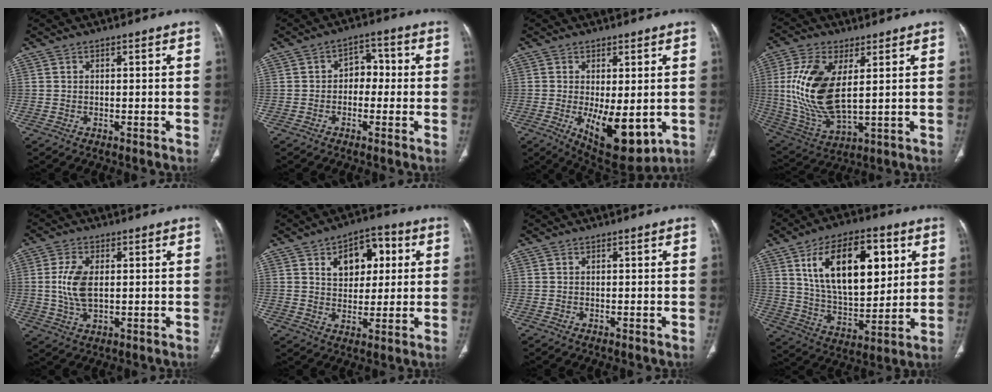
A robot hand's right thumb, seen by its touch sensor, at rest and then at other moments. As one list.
[{"total": 5.0, "force": [-0.3, 3.8, 3.3], "torque": [-0.020, 0.020, -0.015]}, {"total": 11.6, "force": [-2.1, 5.0, 10.2], "torque": [-0.143, -0.027, -0.012]}, {"total": 17.1, "force": [3.1, 8.1, 14.7], "torque": [-0.309, -0.017, 0.072]}, {"total": 7.7, "force": [0.7, 4.2, 6.4], "torque": [-0.136, -0.004, 0.017]}, {"total": 11.0, "force": [3.6, 7.3, 7.4], "torque": [-0.062, 0.002, 0.053]}, {"total": 0.0}, {"total": 21.9, "force": [7.5, 11.2, 17.2], "torque": [-0.243, -0.028, 0.133]}]